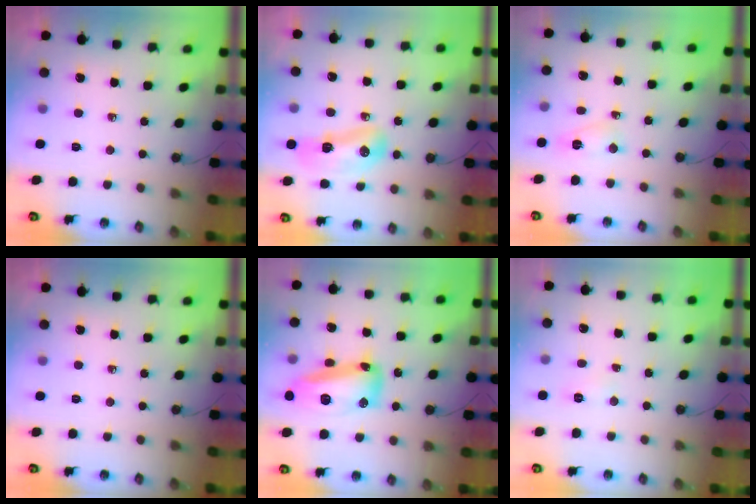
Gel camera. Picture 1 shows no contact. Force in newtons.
{"total": 12.7, "press": 12.6, "slide": 1.5}
{"total": 3.1, "press": 3.1, "slide": 0.3}
{"total": 0.0}
{"total": 16.1, "press": 16.0, "slide": 1.4}
{"total": 5.5, "press": 5.5, "slide": 0.6}